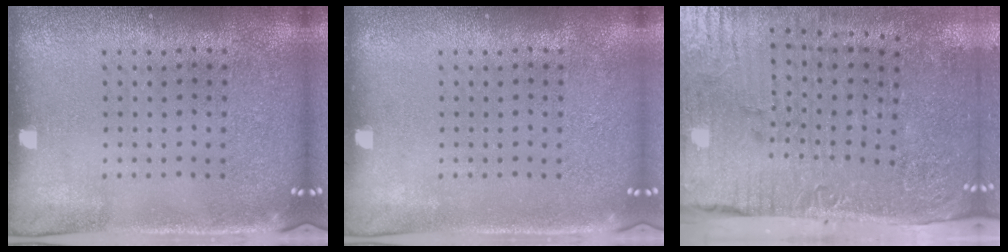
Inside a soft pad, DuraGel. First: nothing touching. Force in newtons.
{"total": 0.0}
{"total": 5.0, "press": 4.1, "slide": 2.8}